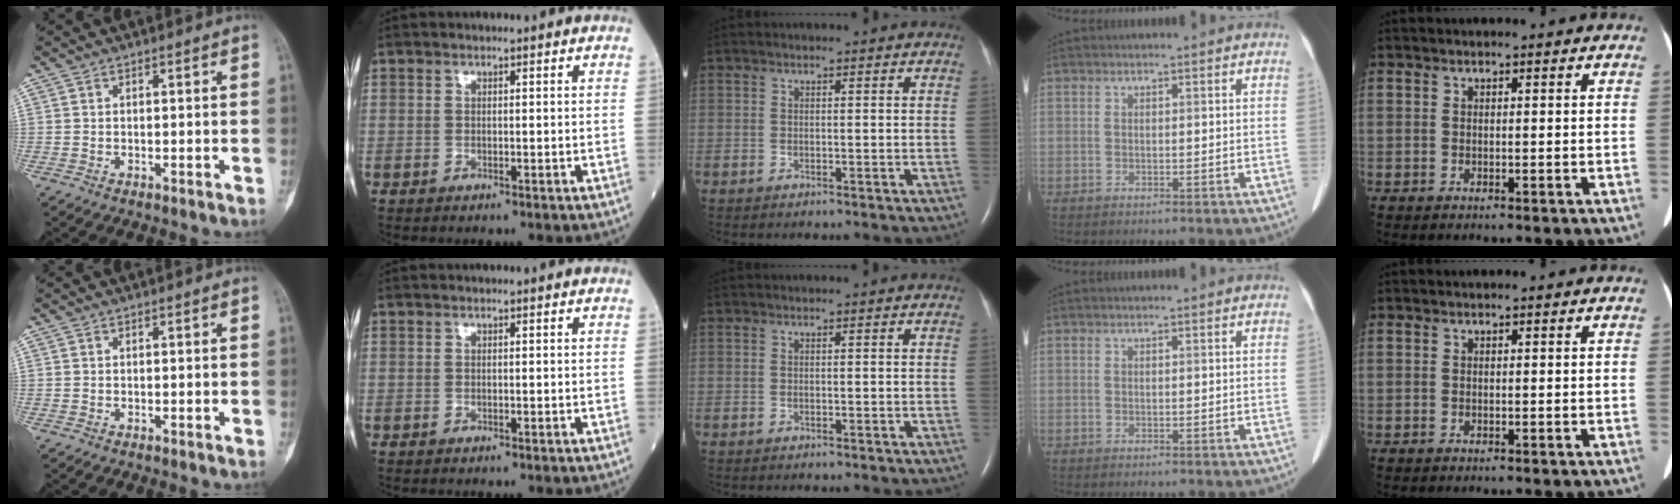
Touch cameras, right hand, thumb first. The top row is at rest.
{}